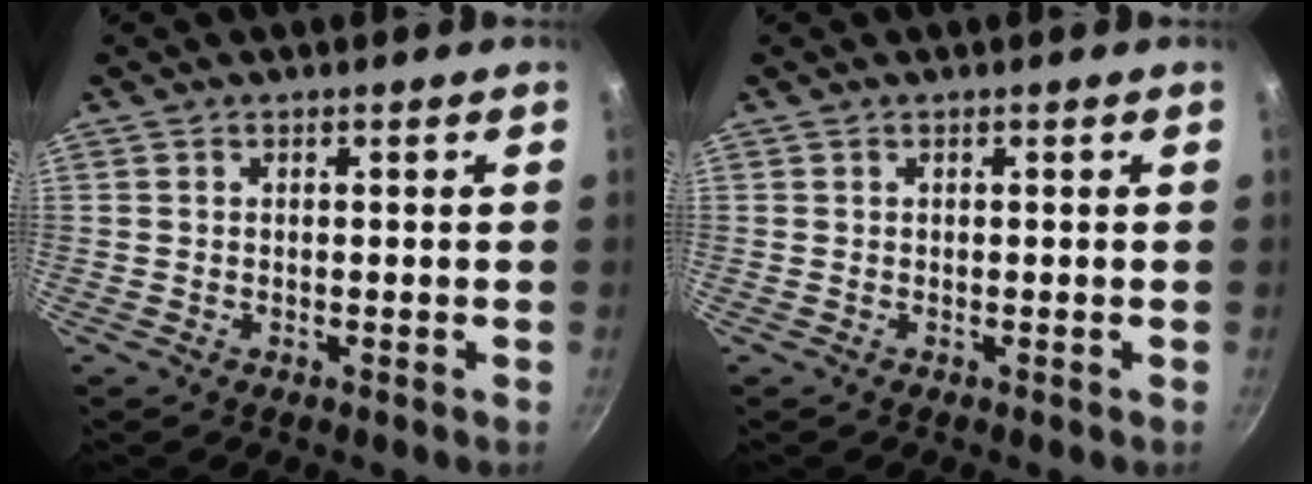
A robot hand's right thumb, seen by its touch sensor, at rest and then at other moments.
{"total": 0.0}